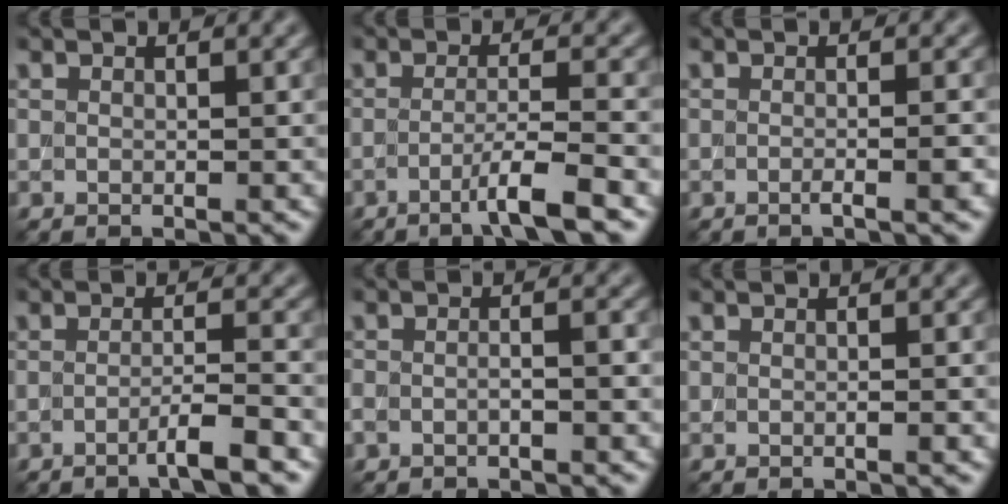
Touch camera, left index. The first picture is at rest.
{"total": 4.2, "force": [-2.0, 0.3, 3.6], "torque": [-0.057, 0.004, -0.050]}
{"total": 2.3, "force": [-0.7, 0.6, 2.2], "torque": [-0.022, 0.001, -0.016]}
{"total": 3.1, "force": [-1.5, 0.3, 2.7], "torque": [-0.036, 0.004, -0.040]}
{"total": 1.8, "force": [-0.7, 0.6, 1.5], "torque": [-0.014, 0.008, -0.018]}
{"total": 1.5, "force": [0.0, 0.6, 1.4], "torque": [-0.006, -0.002, -0.009]}